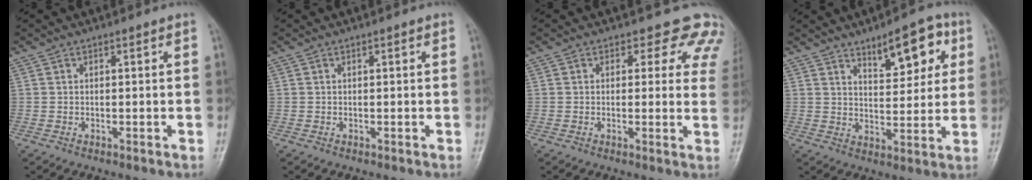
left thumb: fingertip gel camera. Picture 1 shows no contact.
{"total": 0.0}
{"total": 8.4, "force": [6.9, 4.5, 1.9], "torque": [0.034, -0.027, 0.046]}
{"total": 10.0, "force": [5.1, 4.2, 7.5], "torque": [-0.076, -0.025, 0.076]}